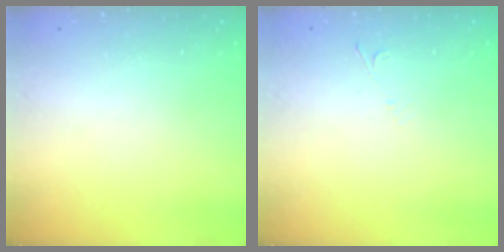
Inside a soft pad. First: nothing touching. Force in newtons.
{"total": 2.9, "press": 2.8, "slide": 0.4}